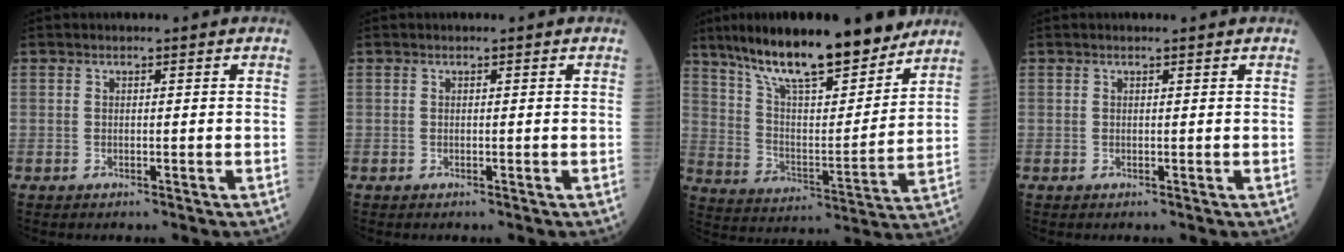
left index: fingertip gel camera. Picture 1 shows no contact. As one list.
[{"total": 0.0}, {"total": 20.5, "force": [16.2, 4.0, 11.9], "torque": [-0.200, 0.006, 0.271]}, {"total": 0.5, "force": [0.5, 0.0, 0.2], "torque": [-0.010, 0.003, 0.008]}]